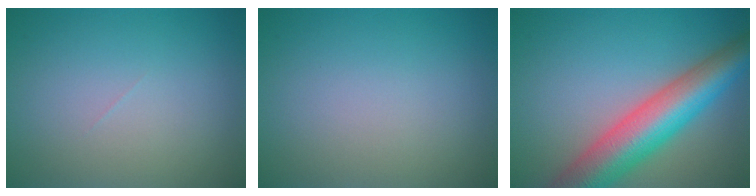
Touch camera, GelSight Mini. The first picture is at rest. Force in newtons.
{"total": 0.0}
{"total": 9.4, "press": 9.4, "slide": 0.3}